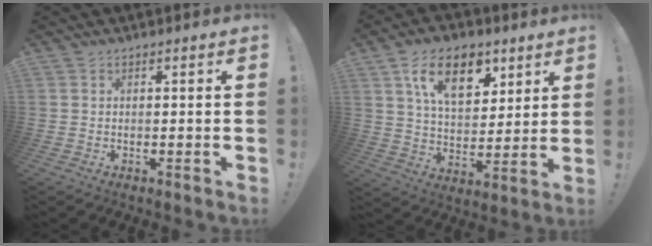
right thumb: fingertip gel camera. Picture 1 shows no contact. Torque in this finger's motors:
{"motor_torque": [1.59, 2.01, 0.22, 0.22, 0.14]}